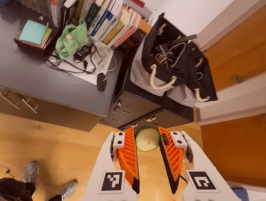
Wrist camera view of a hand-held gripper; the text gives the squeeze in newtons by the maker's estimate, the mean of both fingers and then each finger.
{"total": 8.7, "left": 8.9, "right": 8.5}